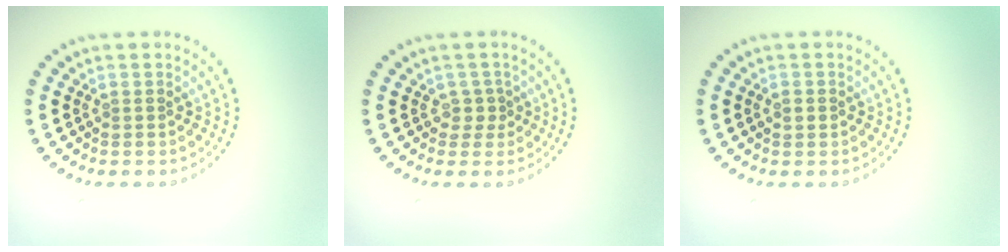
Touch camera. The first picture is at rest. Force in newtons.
{"total": 1.3, "press": 0.9, "slide": 0.9}
{"total": 1.1, "press": 1.1, "slide": 0.1}